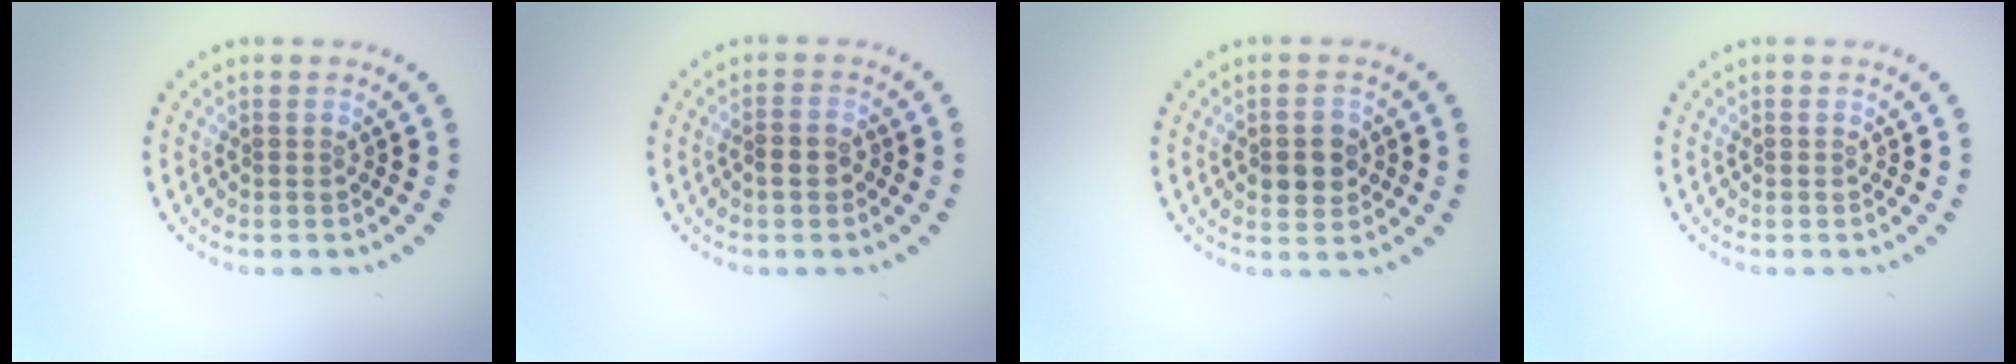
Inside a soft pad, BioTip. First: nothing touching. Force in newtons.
{"total": 1.3, "press": 1.2, "slide": 0.5}
{"total": 3.1, "press": 3.1, "slide": 0.2}
{"total": 0.0}